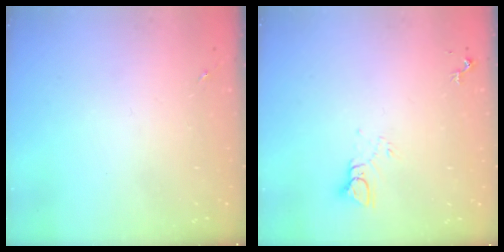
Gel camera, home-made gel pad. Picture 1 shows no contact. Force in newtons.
{"total": 4.4, "press": 4.4, "slide": 0.3}